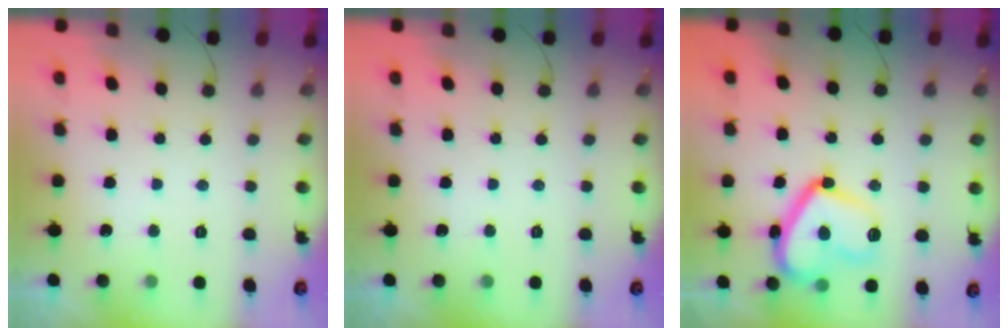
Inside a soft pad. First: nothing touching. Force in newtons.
{"total": 0.0}
{"total": 17.6, "press": 17.6, "slide": 1.2}